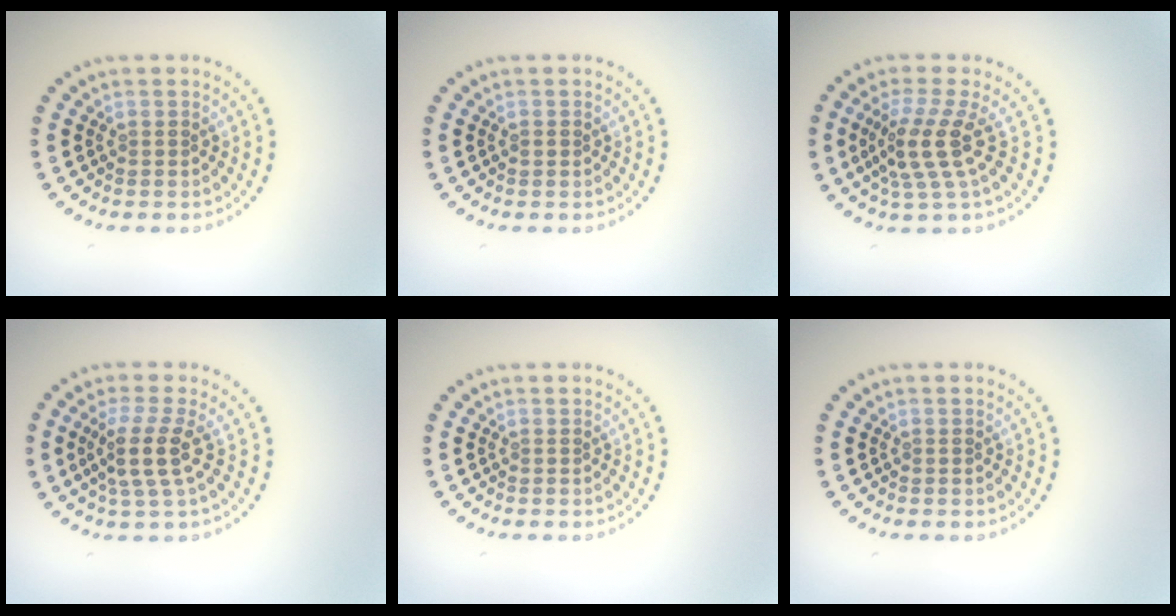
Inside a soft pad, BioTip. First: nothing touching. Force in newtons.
{"total": 0.5, "press": 0.5, "slide": 0.1}
{"total": 3.8, "press": 3.0, "slide": 2.4}
{"total": 3.5, "press": 2.7, "slide": 2.2}
{"total": 0.0}
{"total": 0.0}